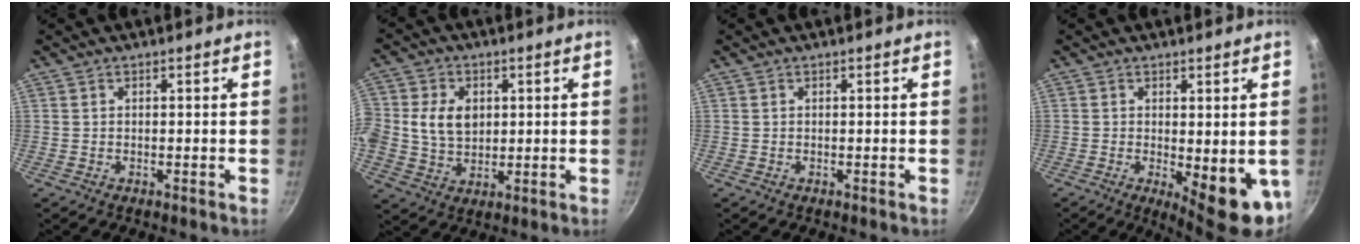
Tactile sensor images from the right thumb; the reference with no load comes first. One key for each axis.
{"total": 8.9, "fx": 1.2, "fy": 7.1, "fz": 5.3, "tx": -0.082, "ty": -0.002, "tz": 0.018}
{"total": 0.0}
{"total": 10.0, "fx": -1.4, "fy": 3.6, "fz": 9.2, "tx": -0.103, "ty": -0.009, "tz": -0.007}